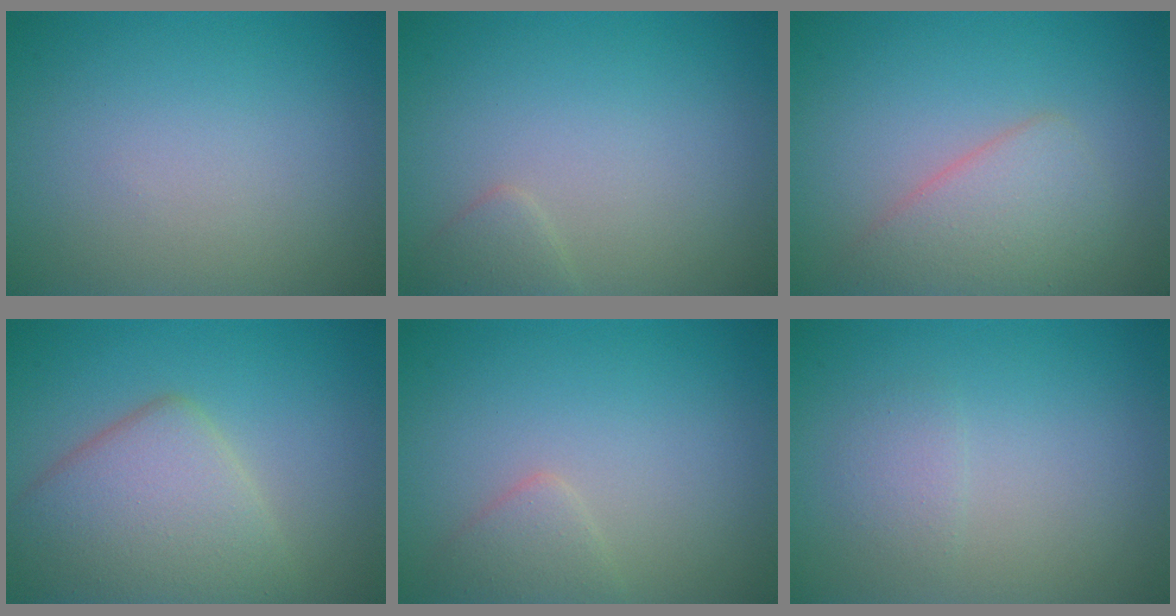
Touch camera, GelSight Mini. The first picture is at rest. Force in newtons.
{"total": 1.2, "press": 1.2, "slide": 0.1}
{"total": 3.5, "press": 3.5, "slide": 0.1}
{"total": 6.6, "press": 6.6, "slide": 0.3}
{"total": 1.6, "press": 1.6, "slide": 0.1}
{"total": 1.2, "press": 1.2, "slide": 0.1}